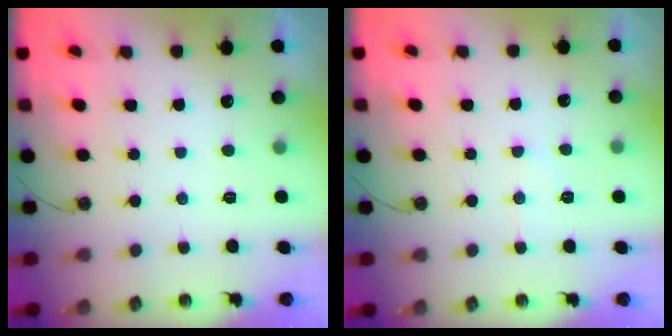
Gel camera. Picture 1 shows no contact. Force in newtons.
{"total": 7.1, "press": 7.0, "slide": 0.8}